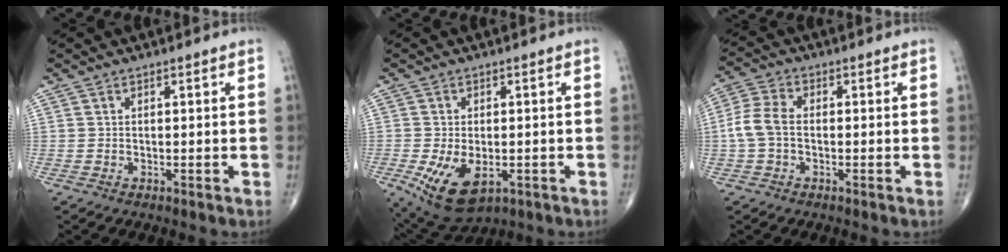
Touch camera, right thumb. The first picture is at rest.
{"total": 10.0, "force": [-3.2, 5.5, 7.7], "torque": [-0.134, -0.009, -0.040]}
{"total": 6.1, "force": [-0.7, 4.0, 4.6], "torque": [-0.105, 0.016, -0.021]}